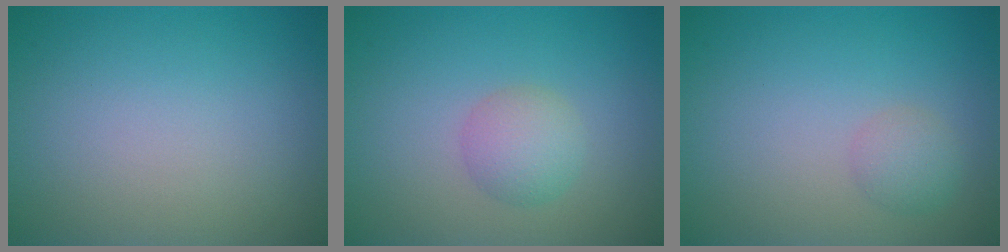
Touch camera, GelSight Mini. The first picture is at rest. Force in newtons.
{"total": 2.5, "press": 2.5, "slide": 0.1}
{"total": 1.6, "press": 1.6, "slide": 0.1}